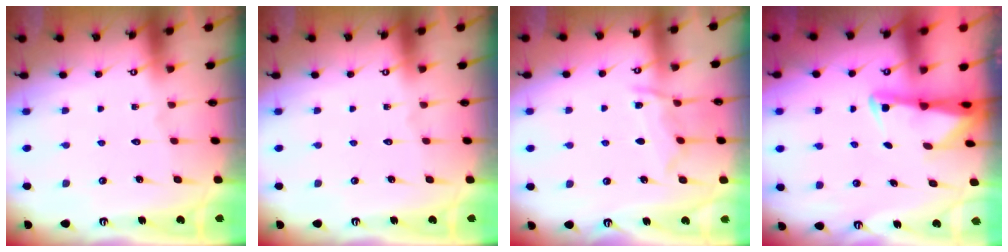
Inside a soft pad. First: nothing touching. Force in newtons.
{"total": 0.0}
{"total": 8.6, "press": 8.6, "slide": 0.8}
{"total": 2.4, "press": 2.3, "slide": 0.4}